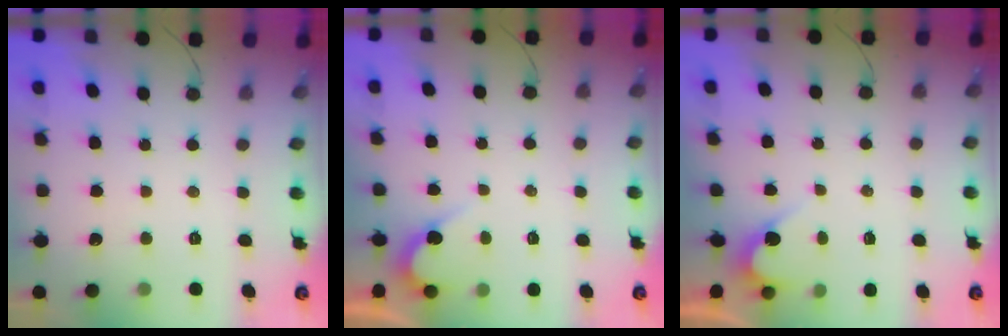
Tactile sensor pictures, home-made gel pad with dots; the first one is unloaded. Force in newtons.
{"total": 2.7, "press": 2.7, "slide": 0.2}
{"total": 2.4, "press": 2.4, "slide": 0.1}